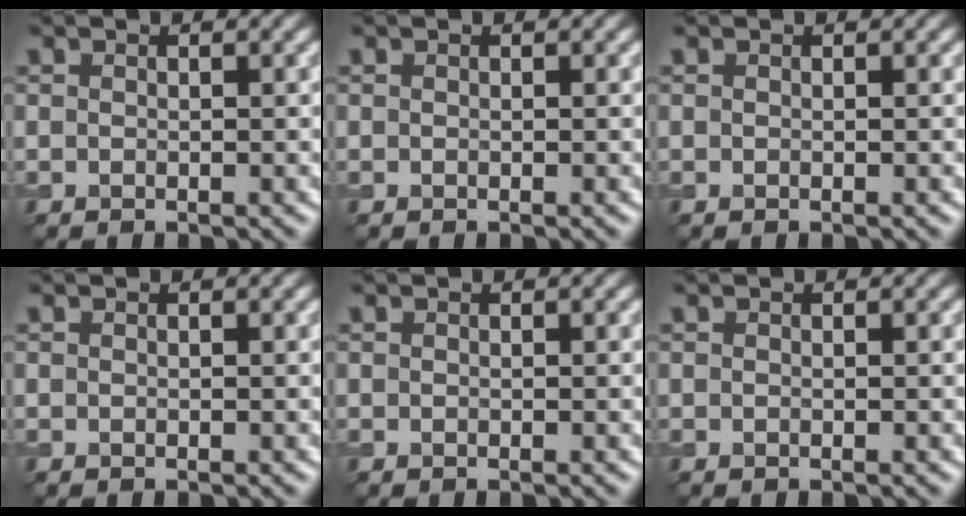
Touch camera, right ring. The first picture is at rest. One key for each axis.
{"total": 0.0}
{"total": 0.0}
{"total": 0.0}
{"total": 0.0}
{"total": 0.0}